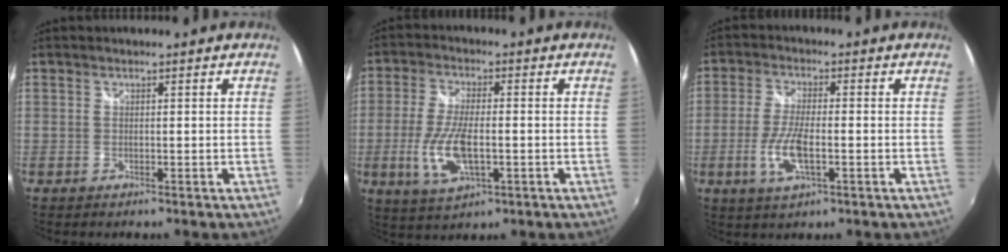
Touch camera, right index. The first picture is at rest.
{"total": 10.1, "force": [-2.4, 3.8, 9.0], "torque": [-0.191, -0.010, -0.043]}
{"total": 7.7, "force": [-2.2, 2.3, 7.0], "torque": [-0.149, -0.007, -0.044]}